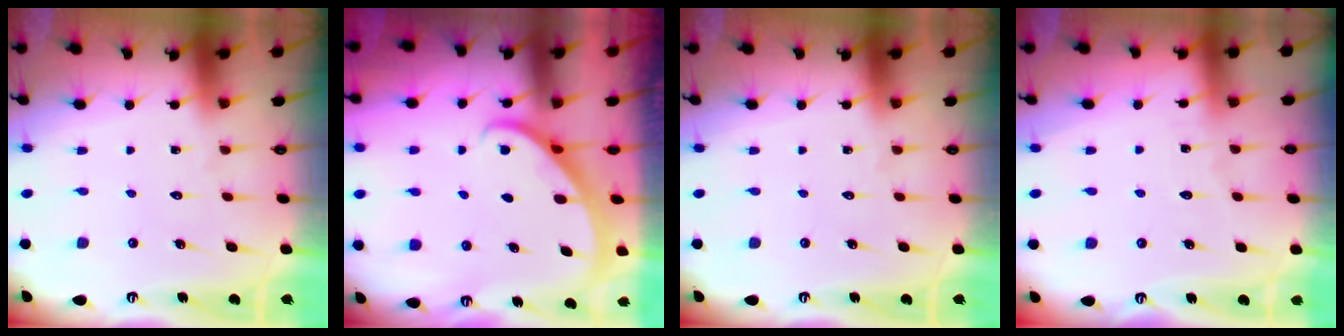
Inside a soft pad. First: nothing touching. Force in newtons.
{"total": 2.3, "press": 2.3, "slide": 0.1}
{"total": 0.0}
{"total": 2.2, "press": 2.2, "slide": 0.2}